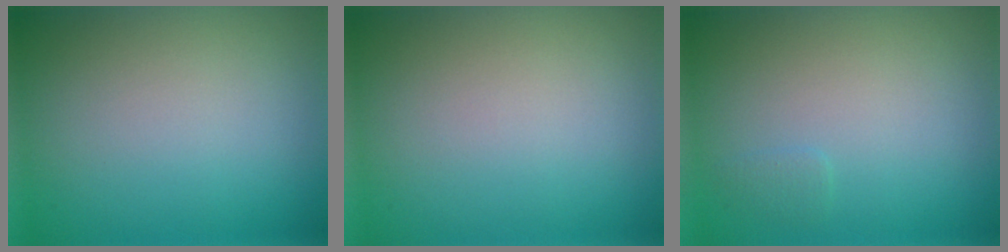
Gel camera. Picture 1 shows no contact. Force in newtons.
{"total": 0.0}
{"total": 0.6, "press": 0.6, "slide": 0.0}